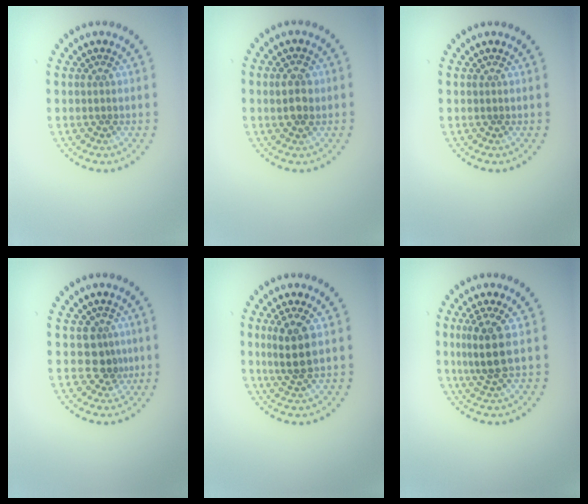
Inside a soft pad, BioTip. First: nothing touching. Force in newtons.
{"total": 2.2, "press": 2.2, "slide": 0.3}
{"total": 0.0}
{"total": 2.4, "press": 1.8, "slide": 1.6}
{"total": 2.9, "press": 2.5, "slide": 1.3}
{"total": 3.1, "press": 2.6, "slide": 1.8}